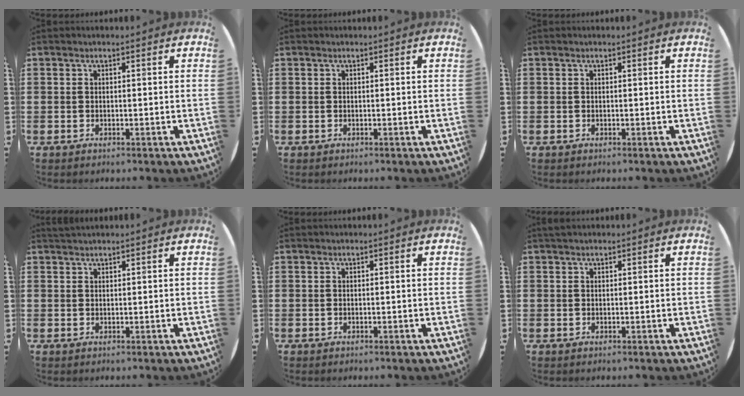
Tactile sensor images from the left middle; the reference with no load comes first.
{"total": 0.0}
{"total": 0.0}
{"total": 0.9, "force": [0.9, 0.2, 0.0], "torque": [-0.002, 0.001, 0.018]}
{"total": 0.0}
{"total": 0.6, "force": [0.5, 0.4, 0.0], "torque": [-0.001, 0.003, 0.011]}